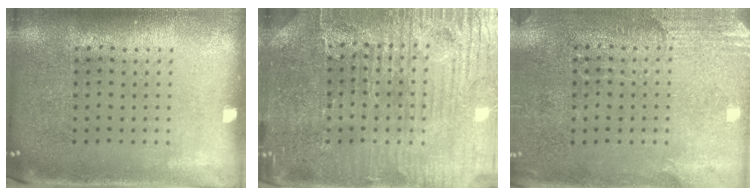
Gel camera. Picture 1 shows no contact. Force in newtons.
{"total": 4.8, "press": 4.6, "slide": 1.3}
{"total": 2.6, "press": 2.3, "slide": 1.2}